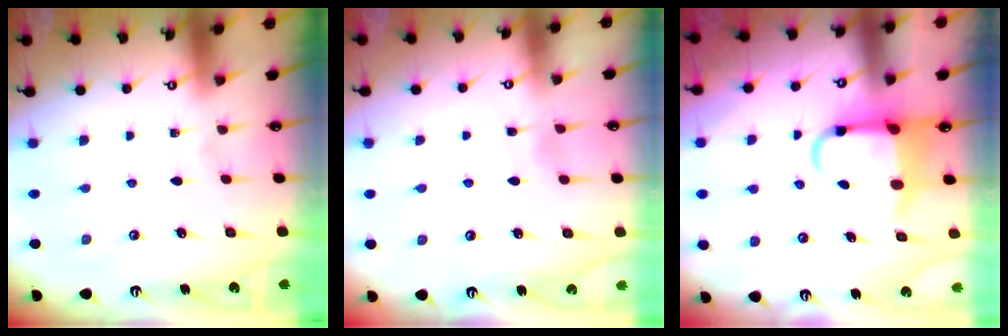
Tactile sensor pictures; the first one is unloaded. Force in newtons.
{"total": 4.3, "press": 4.3, "slide": 0.5}
{"total": 5.7, "press": 5.6, "slide": 1.1}